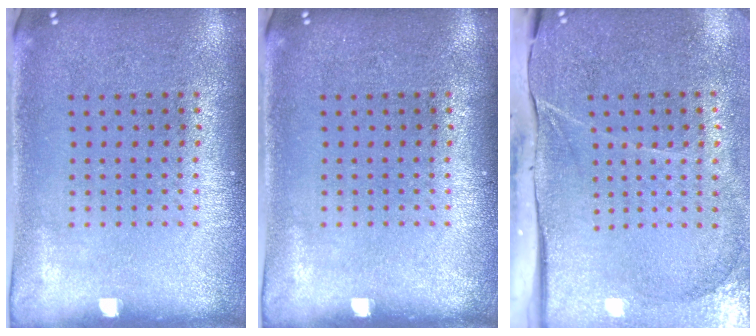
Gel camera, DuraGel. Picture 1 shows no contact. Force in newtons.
{"total": 0.0}
{"total": 4.4, "press": 3.5, "slide": 2.6}